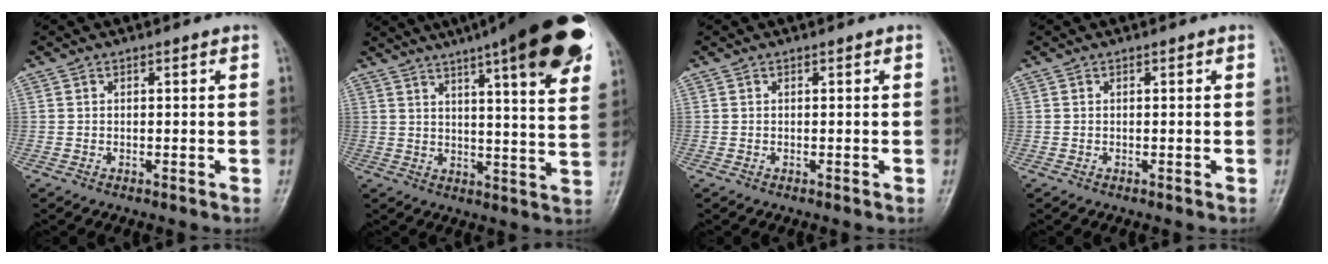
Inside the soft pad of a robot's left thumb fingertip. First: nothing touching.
{"total": 24.6, "force": [14.3, 4.7, 19.5], "torque": [-0.259, -0.025, 0.184]}
{"total": 0.0}
{"total": 0.0}